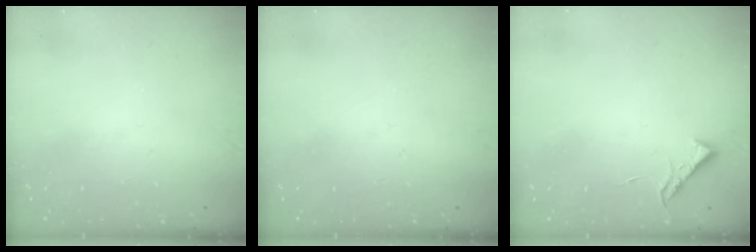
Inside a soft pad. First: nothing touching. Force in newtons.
{"total": 0.0}
{"total": 4.3, "press": 4.2, "slide": 0.7}